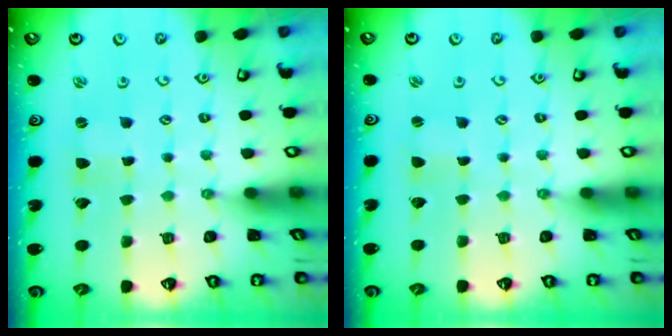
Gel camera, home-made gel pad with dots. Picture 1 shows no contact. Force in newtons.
{"total": 0.6, "press": 0.6, "slide": 0.1}